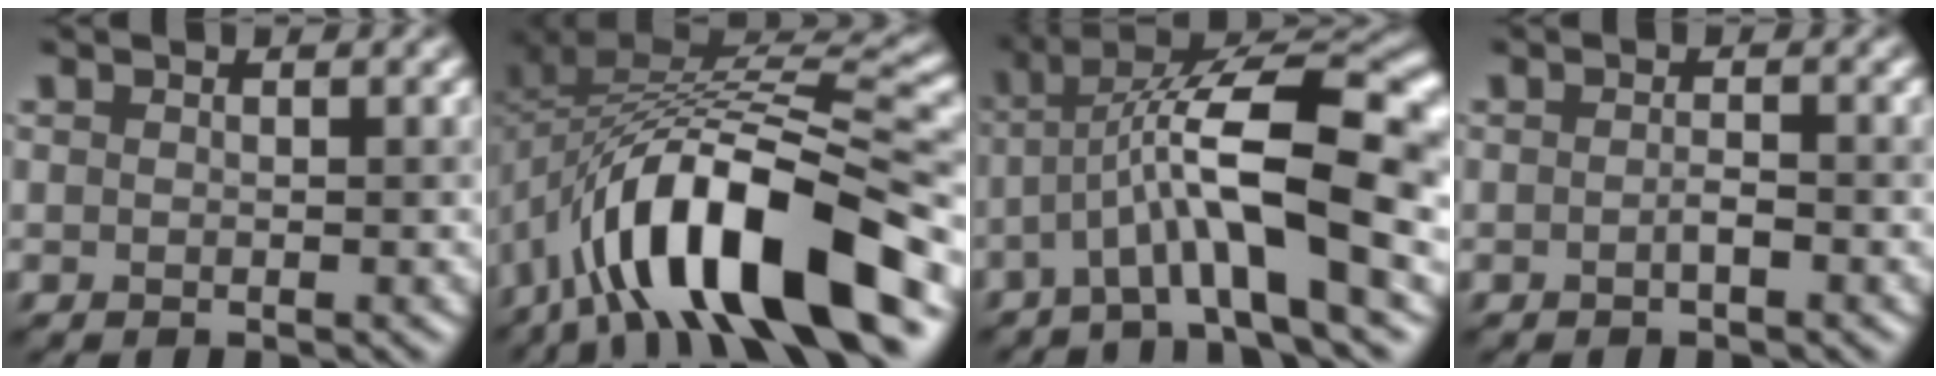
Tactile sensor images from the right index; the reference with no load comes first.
{"total": 13.6, "force": [-6.4, 4.7, 11.0], "torque": [-0.176, 0.017, -0.111]}
{"total": 11.3, "force": [-1.8, 3.0, 10.7], "torque": [-0.188, 0.024, -0.039]}
{"total": 0.8, "force": [-0.3, 0.2, 0.7], "torque": [-0.017, 0.002, -0.006]}